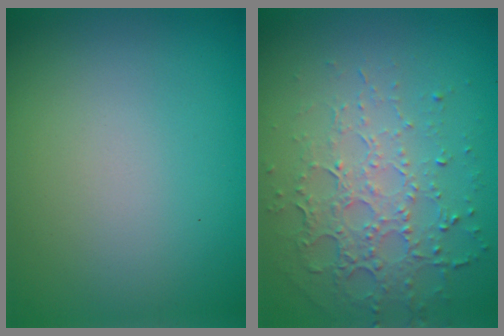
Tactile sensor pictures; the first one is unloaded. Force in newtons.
{"total": 4.9, "press": 3.3, "slide": 3.6}